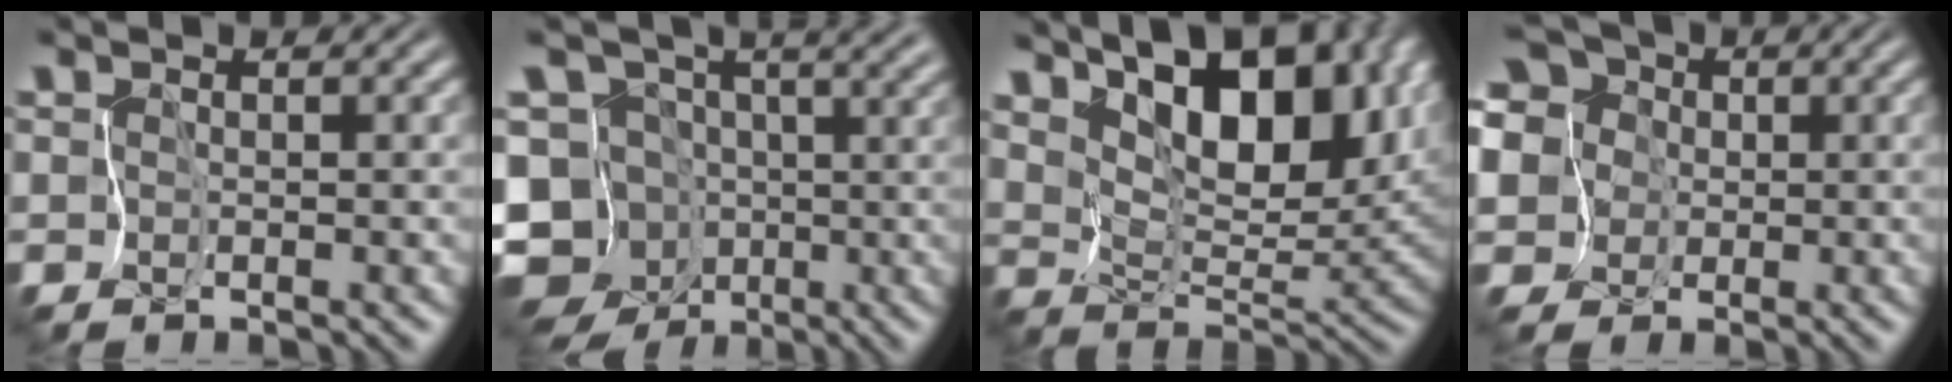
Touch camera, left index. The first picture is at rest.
{"total": 9.4, "force": [-3.1, 7.6, 4.7], "torque": [-0.082, 0.017, -0.050]}
{"total": 12.8, "force": [7.0, 5.7, 9.1], "torque": [-0.163, 0.004, 0.122]}
{"total": 12.4, "force": [2.2, 10.4, 6.2], "torque": [-0.170, 0.036, 0.002]}